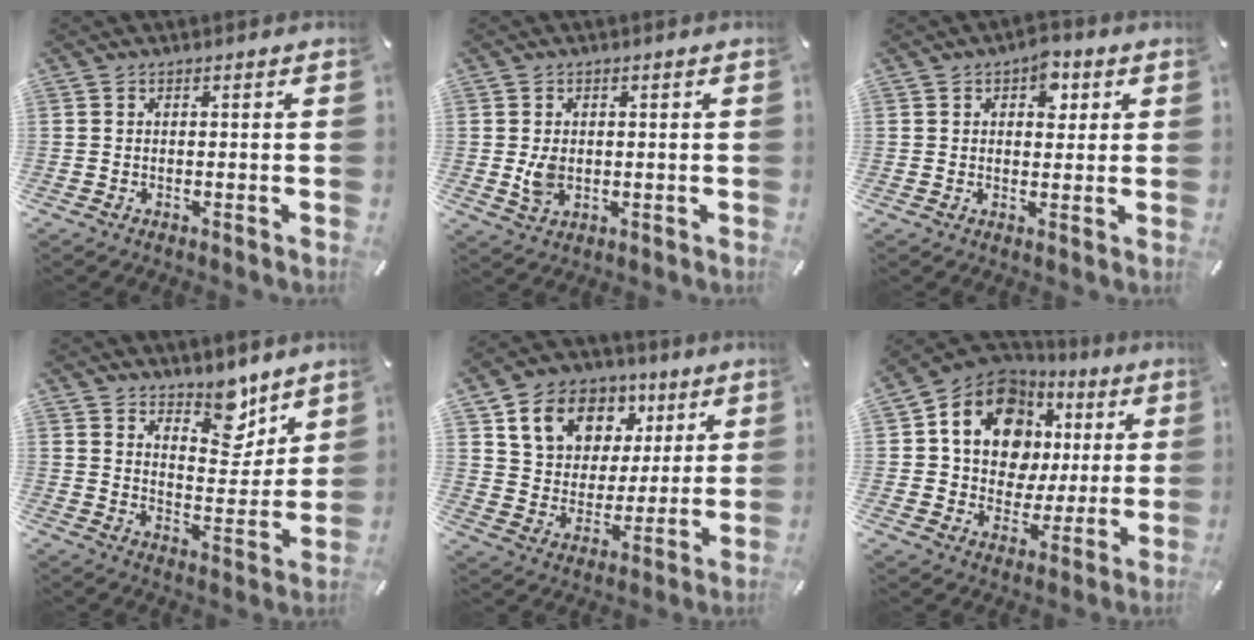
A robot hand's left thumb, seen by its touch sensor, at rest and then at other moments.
{"total": 4.6, "force": [0.1, 3.4, 3.1], "torque": [-0.064, -0.009, -0.005]}
{"total": 5.5, "force": [2.1, 3.5, 3.7], "torque": [-0.031, -0.009, 0.027]}
{"total": 12.0, "force": [10.2, 5.3, 3.5], "torque": [-0.030, -0.092, 0.186]}
{"total": 14.2, "force": [7.3, 11.2, 4.8], "torque": [-0.089, -0.028, 0.140]}
{"total": 16.3, "force": [5.5, 12.9, 8.3], "torque": [-0.156, -0.035, 0.101]}